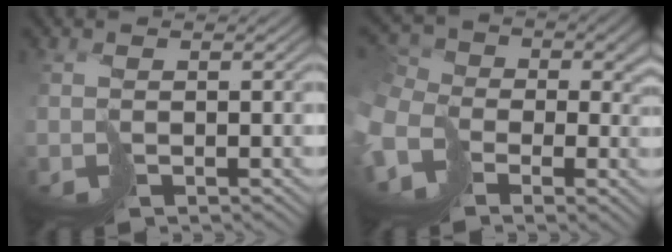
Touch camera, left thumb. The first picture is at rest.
{"total": 8.3, "force": [-3.6, 5.9, 4.5], "torque": [-0.127, -0.024, -0.077]}